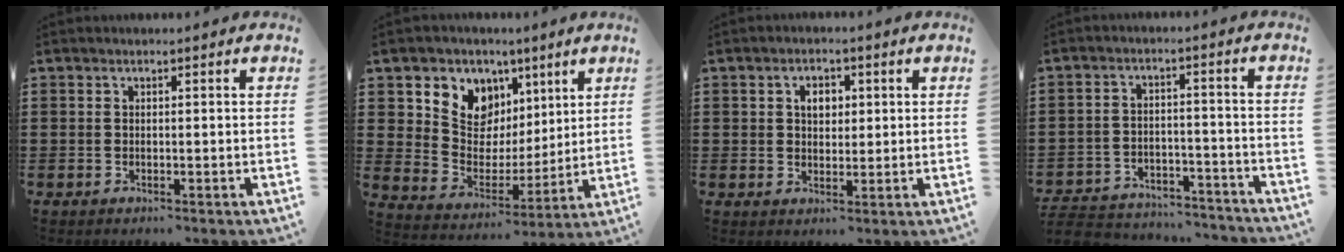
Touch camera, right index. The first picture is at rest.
{"total": 8.0, "force": [4.3, 6.6, 1.8], "torque": [-0.071, -0.036, 0.077]}
{"total": 3.2, "force": [0.8, 2.2, 2.1], "torque": [-0.041, 0.009, 0.010]}
{"total": 5.7, "force": [-5.6, 1.0, 1.0], "torque": [-0.027, 0.008, -0.112]}